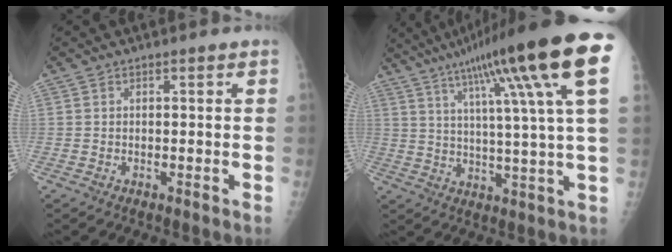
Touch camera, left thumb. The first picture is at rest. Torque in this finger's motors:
{"motor_torque": [2.63, 1.08, 2.04, -0.73, 0.60]}